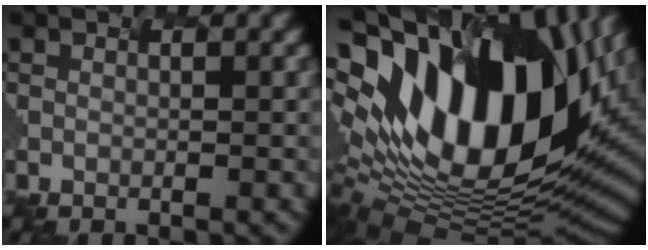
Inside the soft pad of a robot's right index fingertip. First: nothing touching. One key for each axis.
{"total": 18.5, "fx": 4.2, "fy": 10.5, "fz": 14.7, "tx": -0.281, "ty": 0.011, "tz": 0.071}